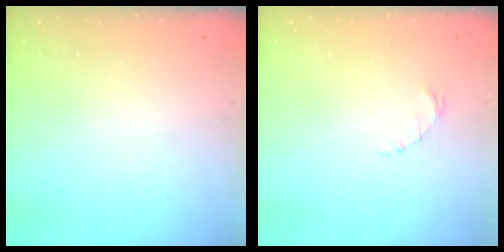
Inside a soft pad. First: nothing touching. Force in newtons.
{"total": 1.6, "press": 1.5, "slide": 0.3}